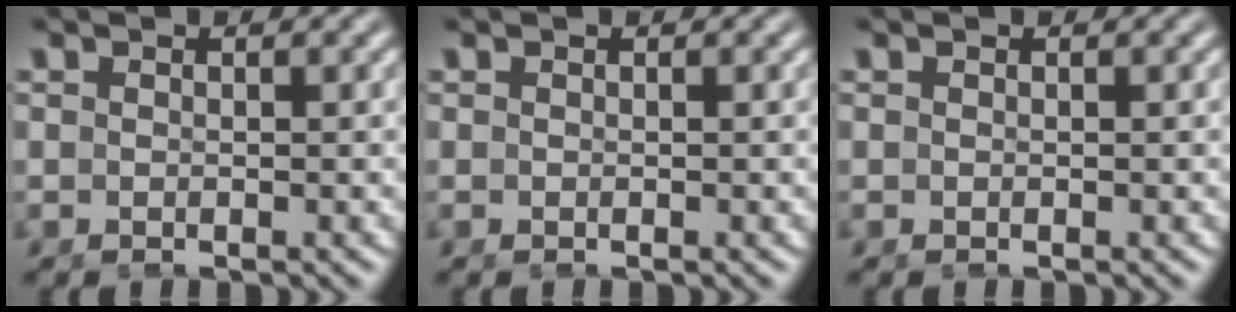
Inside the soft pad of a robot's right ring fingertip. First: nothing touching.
{"total": 0.0}
{"total": 1.3, "force": [-0.4, -1.2, -0.5], "torque": [0.016, -0.014, 0.005]}